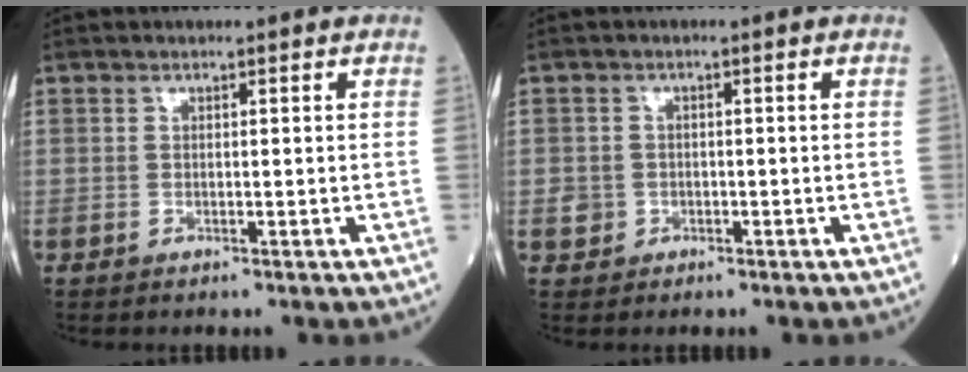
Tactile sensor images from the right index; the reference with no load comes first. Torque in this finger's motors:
{"motor_torque": [0.01, -0.05, 0.02, 0.00]}